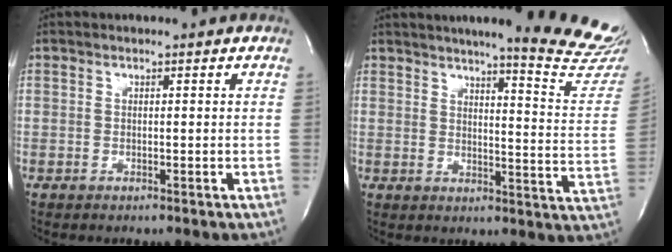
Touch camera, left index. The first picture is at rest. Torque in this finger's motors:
{"motor_torque": [0.37, -0.35, 0.37, 0.08]}